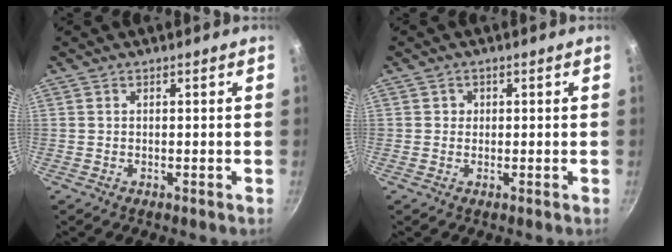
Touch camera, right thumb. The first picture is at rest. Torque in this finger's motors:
{"motor_torque": [-0.53, 0.55, 0.20, 0.13, 0.04]}